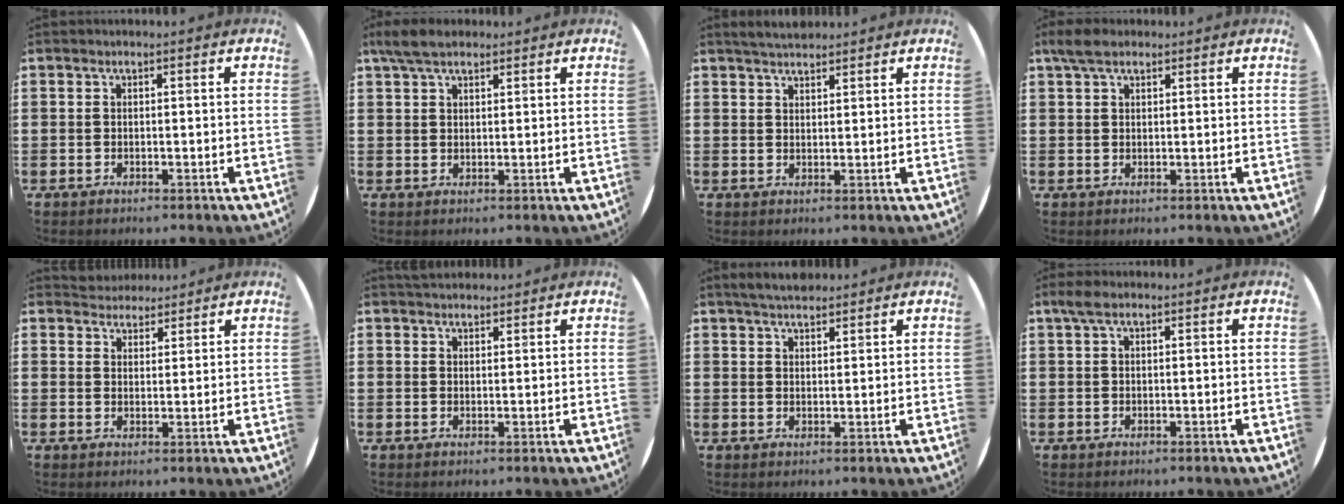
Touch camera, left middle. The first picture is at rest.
{"total": 4.2, "force": [3.3, 1.5, 2.1], "torque": [-0.048, 0.007, 0.061]}
{"total": 2.9, "force": [2.8, 0.5, 0.6], "torque": [-0.015, -0.002, 0.052]}
{"total": 3.1, "force": [2.2, 1.4, 1.7], "torque": [-0.030, 0.006, 0.039]}
{"total": 3.4, "force": [3.3, 1.0, -0.2], "torque": [-0.005, -0.006, 0.063]}
{"total": 1.7, "force": [1.6, 0.5, -0.1], "torque": [0.008, 0.001, 0.030]}
{"total": 3.4, "force": [3.2, 0.8, 0.9], "torque": [-0.023, -0.003, 0.059]}
{"total": 1.7, "force": [1.0, 0.7, 1.2], "torque": [-0.024, 0.007, 0.016]}